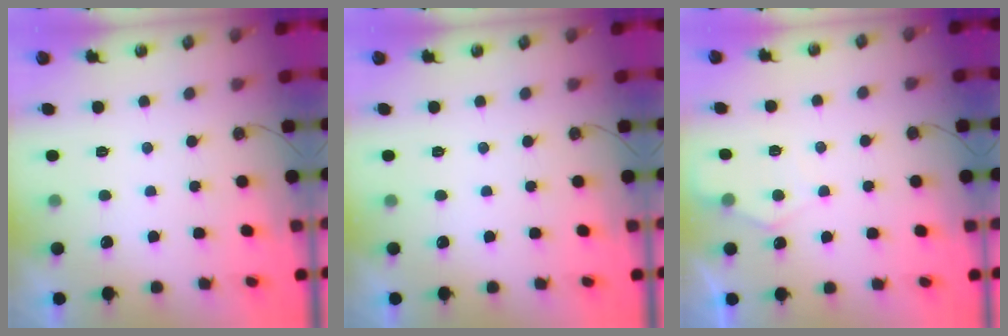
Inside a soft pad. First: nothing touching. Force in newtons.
{"total": 0.0}
{"total": 5.7, "press": 5.6, "slide": 0.6}